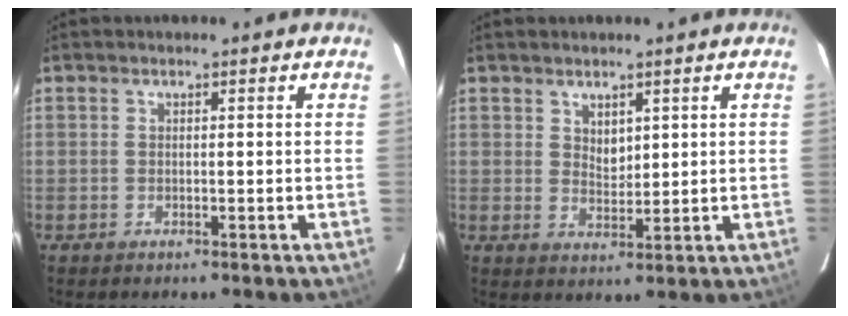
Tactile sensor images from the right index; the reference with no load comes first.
{"total": 3.1, "force": [1.7, 1.9, 1.6], "torque": [-0.022, -0.001, 0.033]}